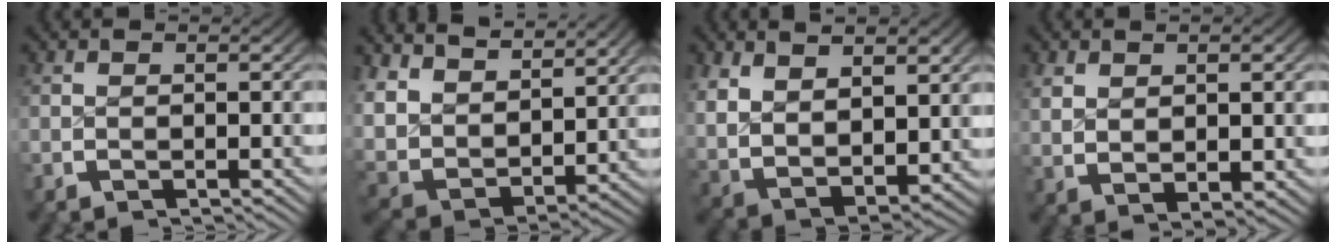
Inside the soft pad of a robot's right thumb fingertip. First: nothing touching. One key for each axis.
{"total": 9.8, "fx": 2.3, "fy": 7.3, "fz": 6.2, "tx": -0.171, "ty": -0.043, "tz": 0.056}
{"total": 9.6, "fx": 0.7, "fy": 7.1, "fz": 6.4, "tx": -0.162, "ty": -0.042, "tz": 0.036}
{"total": 3.1, "fx": 1.3, "fy": 1.6, "fz": 2.3, "tx": -0.038, "ty": -0.001, "tz": 0.033}